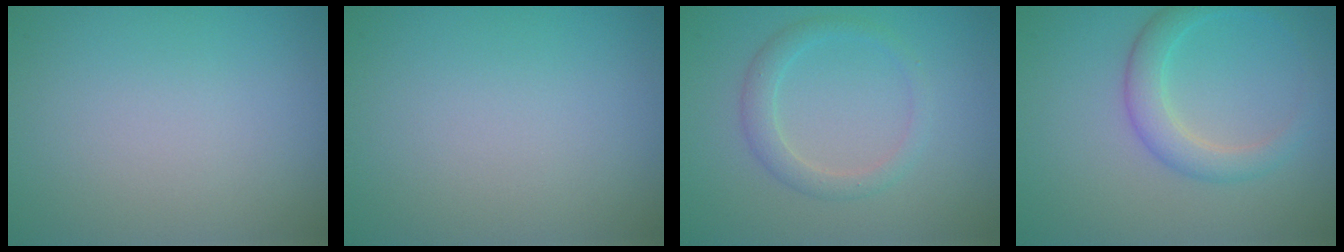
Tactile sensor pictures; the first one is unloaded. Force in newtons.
{"total": 0.0}
{"total": 2.0, "press": 2.0, "slide": 0.1}
{"total": 2.9, "press": 2.9, "slide": 0.1}